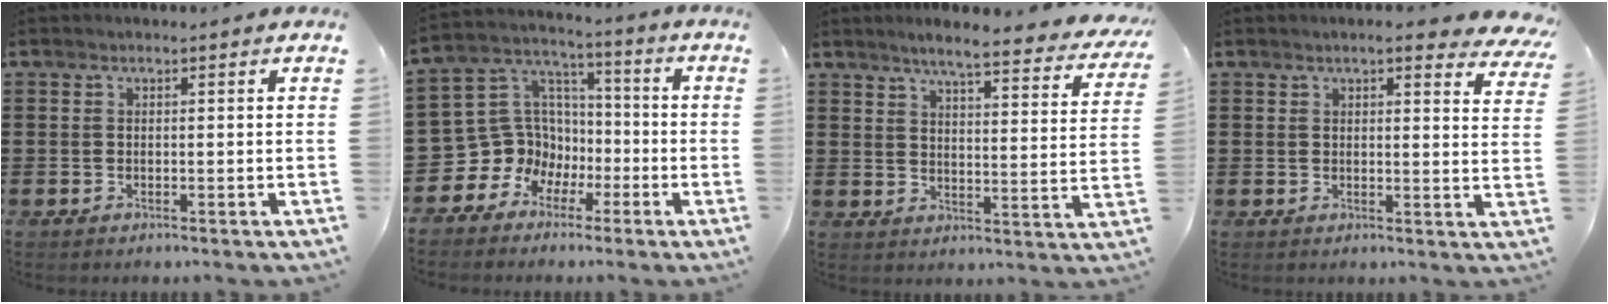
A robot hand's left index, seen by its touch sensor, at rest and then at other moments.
{"total": 9.5, "force": [-2.8, 9.0, 1.1], "torque": [-0.080, -0.011, -0.049]}
{"total": 5.7, "force": [4.9, -0.1, 2.8], "torque": [-0.066, -0.031, 0.079]}
{"total": 4.3, "force": [3.6, 0.0, 2.3], "torque": [-0.049, -0.010, 0.061]}